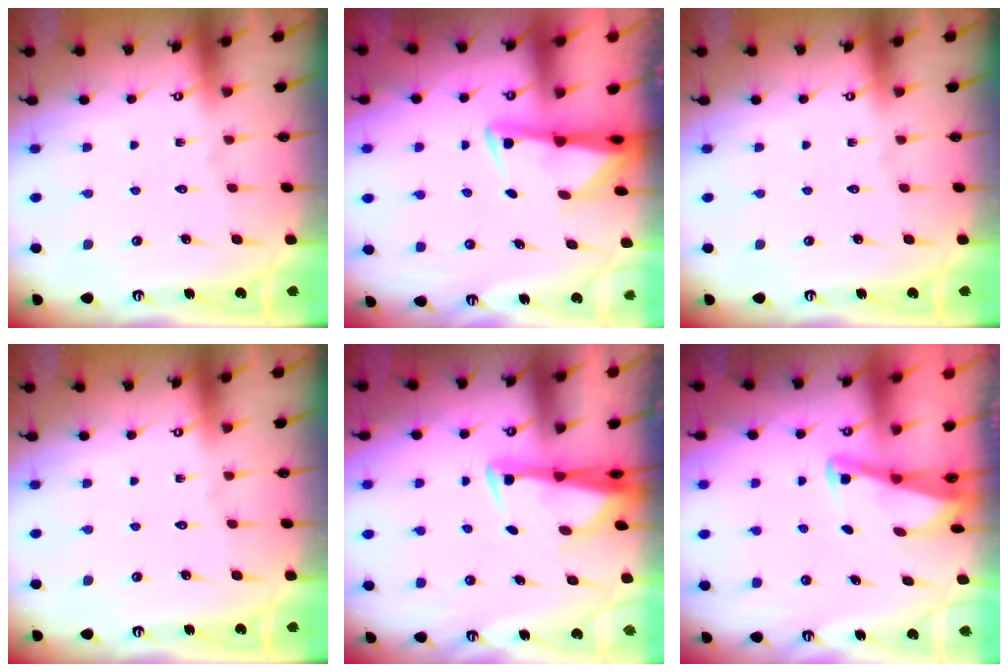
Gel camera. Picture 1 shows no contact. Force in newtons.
{"total": 3.0, "press": 2.9, "slide": 0.7}
{"total": 0.0}
{"total": 0.0}
{"total": 2.9, "press": 2.7, "slide": 0.9}
{"total": 3.1, "press": 3.0, "slide": 0.4}